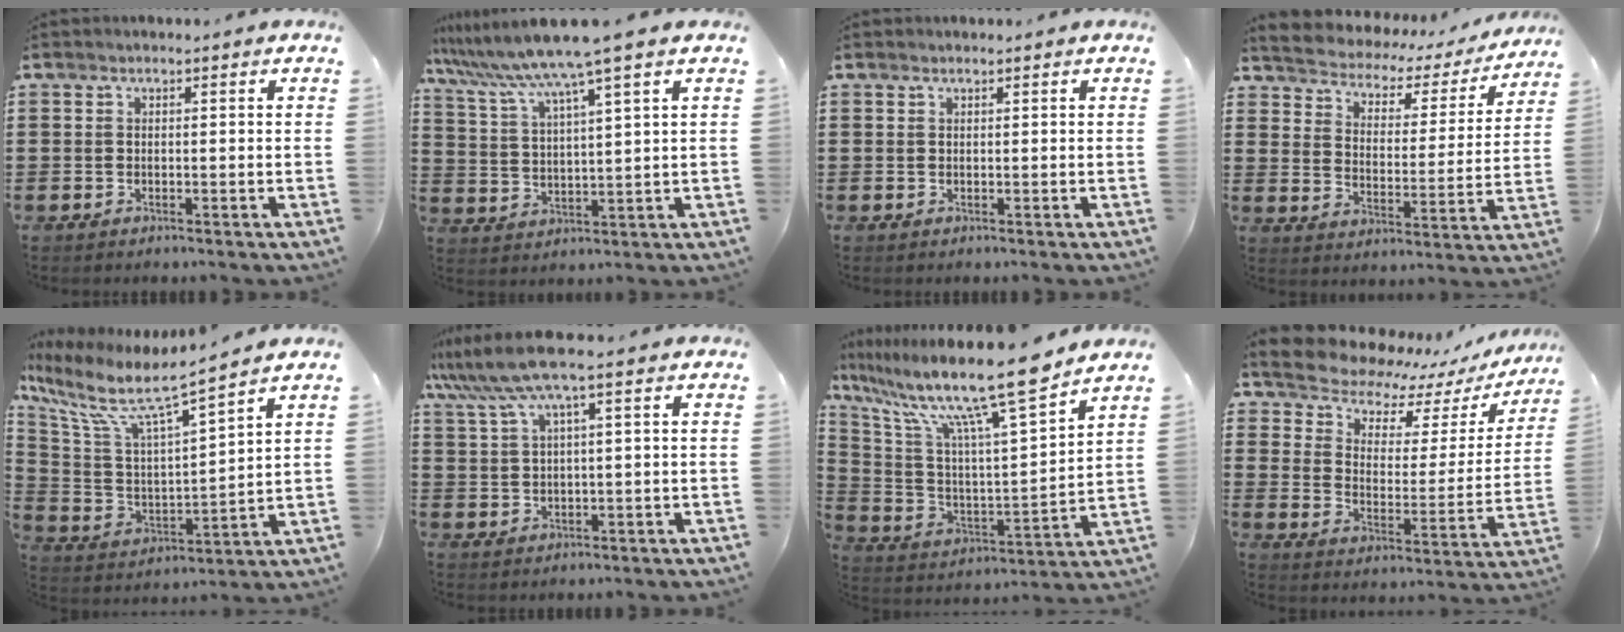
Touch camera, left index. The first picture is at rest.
{"total": 7.6, "force": [6.1, -1.2, 4.3], "torque": [-0.107, -0.041, 0.099]}
{"total": 0.0}
{"total": 2.5, "force": [2.1, 1.3, 0.5], "torque": [-0.027, -0.019, 0.022]}
{"total": 9.1, "force": [6.9, 0.9, 5.8], "torque": [-0.141, -0.048, 0.108]}
{"total": 6.6, "force": [3.7, -0.2, 5.4], "torque": [-0.130, -0.013, 0.061]}
{"total": 15.3, "force": [11.6, 0.8, 9.9], "torque": [-0.217, -0.070, 0.187]}
{"total": 6.0, "force": [5.6, 1.9, 0.8], "torque": [-0.048, -0.050, 0.092]}